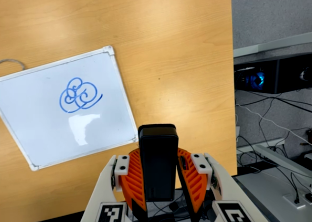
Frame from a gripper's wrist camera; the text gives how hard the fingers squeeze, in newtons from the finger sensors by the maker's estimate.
{"total": 8.8, "left": 7.4, "right": 10.3}